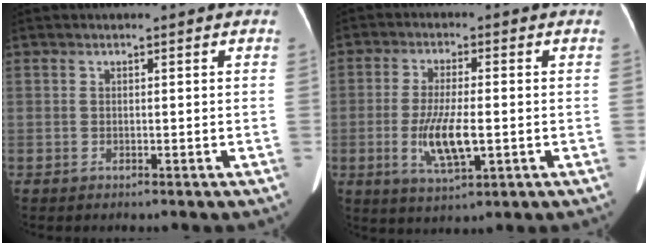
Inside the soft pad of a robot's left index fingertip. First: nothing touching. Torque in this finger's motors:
{"motor_torque": [0.98, 0.27, 0.15, 0.15]}